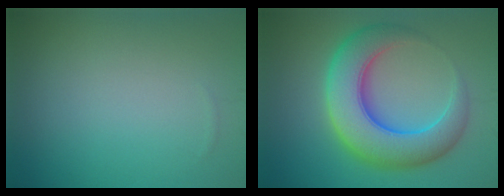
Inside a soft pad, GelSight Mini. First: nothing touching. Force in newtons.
{"total": 9.4, "press": 9.4, "slide": 0.2}